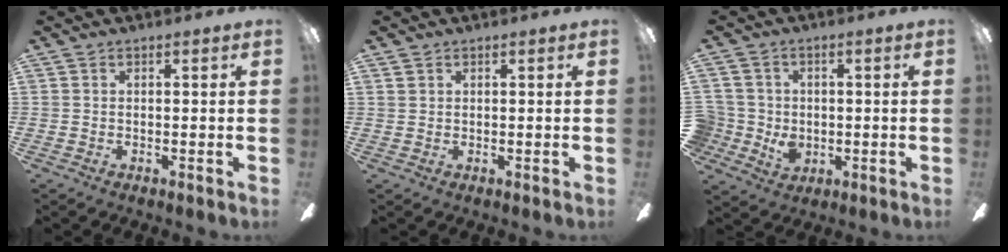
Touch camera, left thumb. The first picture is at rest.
{"total": 0.7, "force": [0.4, 0.5, 0.1], "torque": [-0.003, 0.000, 0.008]}
{"total": 7.1, "force": [-0.4, 6.8, 2.1], "torque": [-0.060, 0.001, -0.001]}